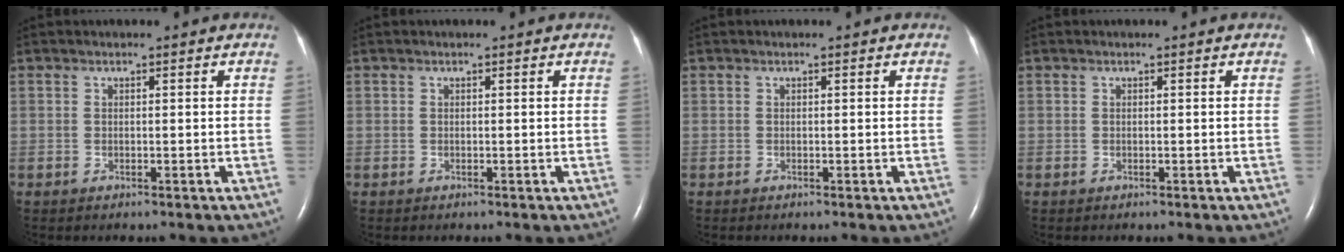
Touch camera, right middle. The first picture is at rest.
{"total": 0.0}
{"total": 0.0}
{"total": 0.0}